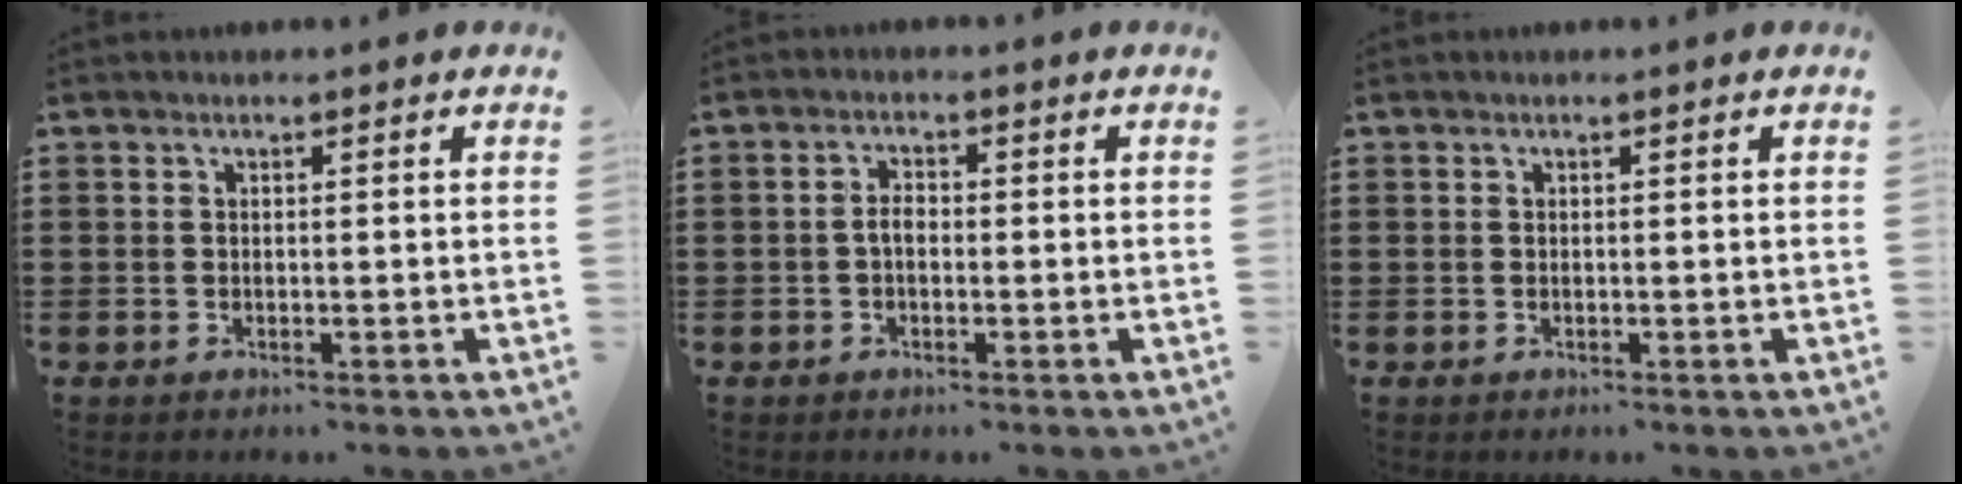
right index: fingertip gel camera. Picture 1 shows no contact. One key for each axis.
{"total": 2.1, "fx": -0.4, "fy": 1.1, "fz": 1.8, "tx": -0.042, "ty": 0.000, "tz": -0.011}
{"total": 0.0}